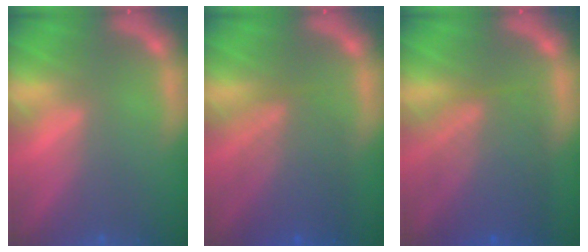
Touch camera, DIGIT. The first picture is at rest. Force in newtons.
{"total": 6.1}
{"total": 7.5}